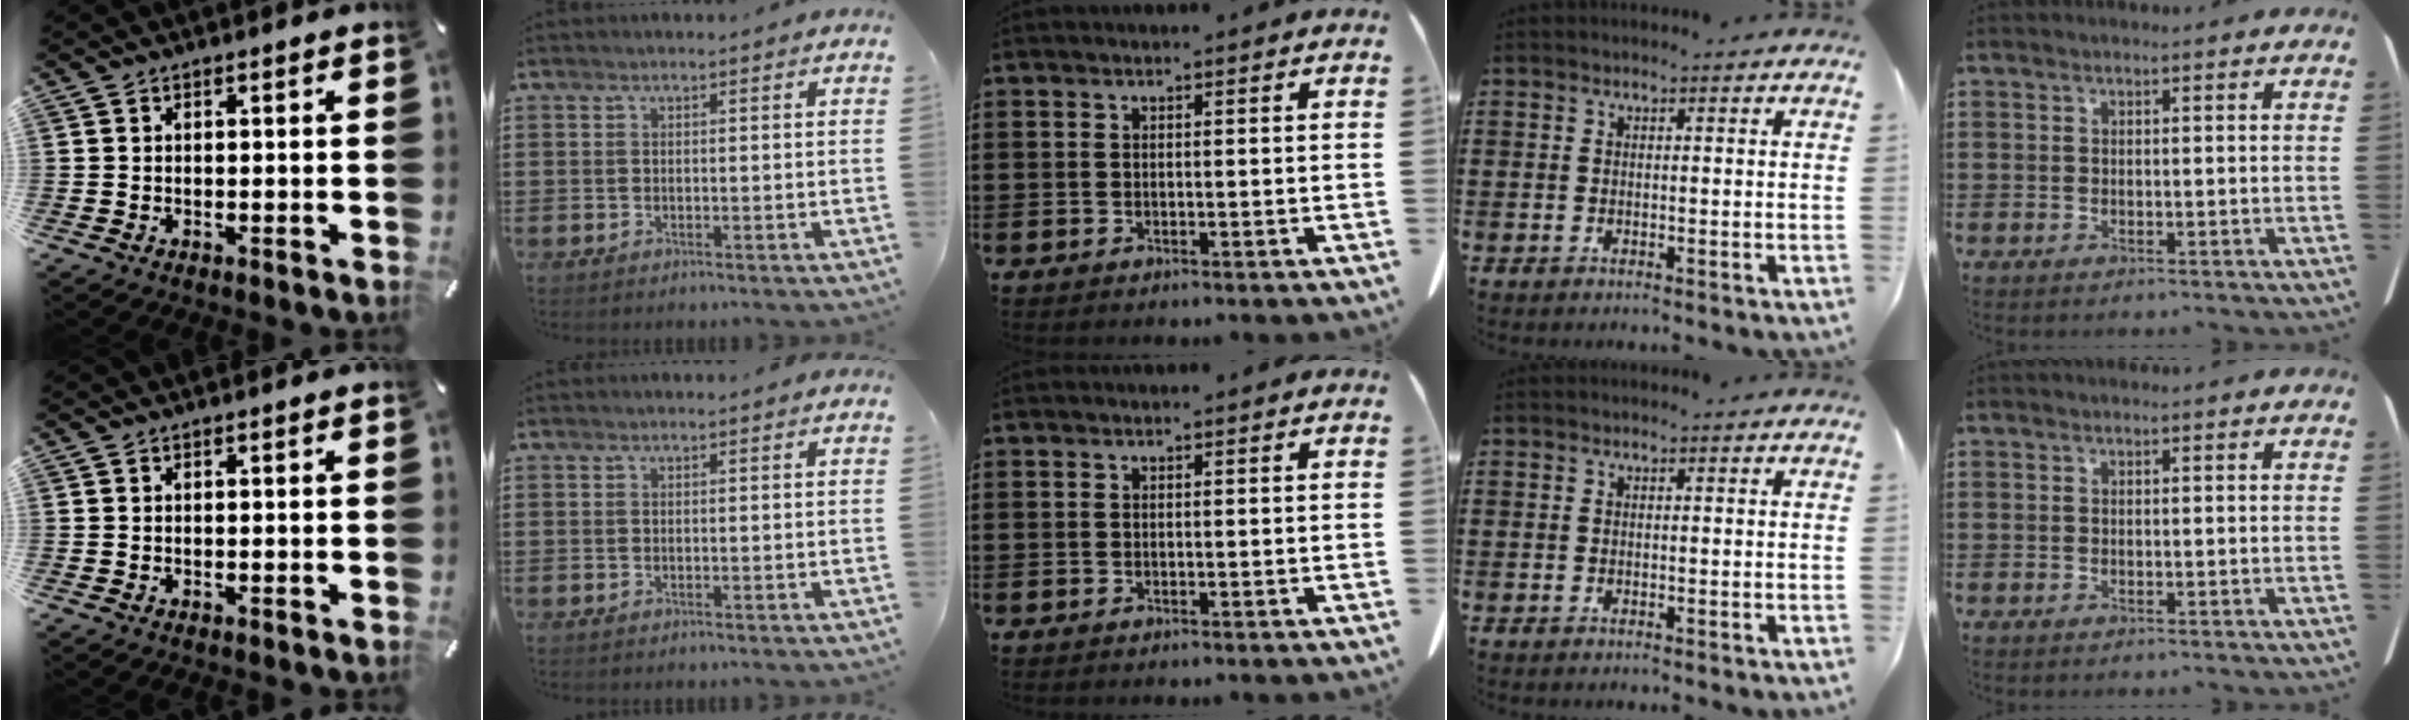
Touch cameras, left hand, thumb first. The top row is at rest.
{}